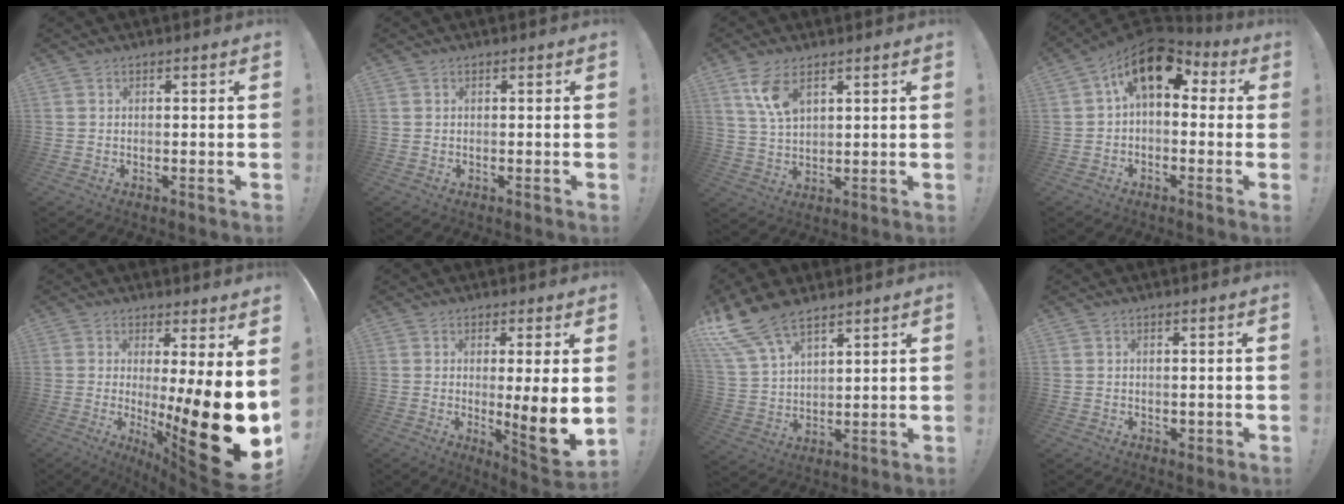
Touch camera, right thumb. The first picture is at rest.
{"total": 0.0}
{"total": 8.6, "force": [4.8, 4.1, 5.8], "torque": [-0.106, -0.022, 0.087]}
{"total": 12.7, "force": [5.1, 6.9, 9.4], "torque": [-0.138, -0.018, 0.094]}
{"total": 21.5, "force": [-3.9, 3.8, 20.8], "torque": [-0.297, -0.017, -0.055]}
{"total": 10.0, "force": [-0.2, 0.1, 10.0], "torque": [-0.128, -0.025, -0.004]}
{"total": 14.6, "force": [10.5, 6.8, 7.5], "torque": [-0.151, -0.060, 0.198]}
{"total": 1.1, "force": [0.2, 0.9, 0.5], "torque": [-0.002, -0.001, 0.004]}